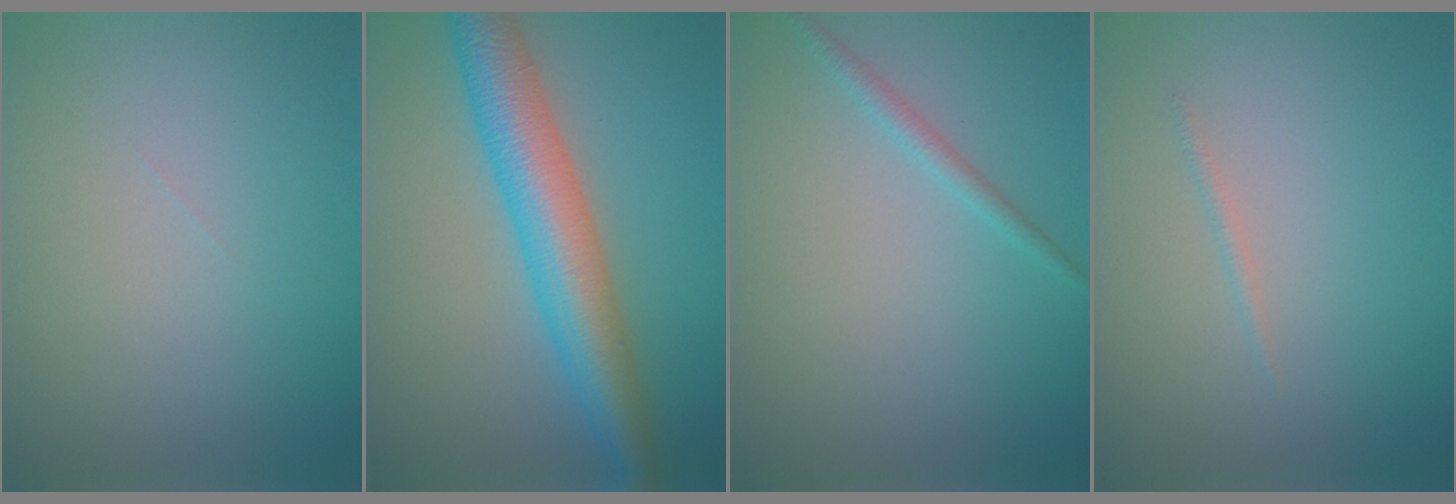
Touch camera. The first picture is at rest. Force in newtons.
{"total": 7.5, "press": 7.5, "slide": 0.1}
{"total": 1.3, "press": 1.3, "slide": 0.0}
{"total": 0.5, "press": 0.5, "slide": 0.0}